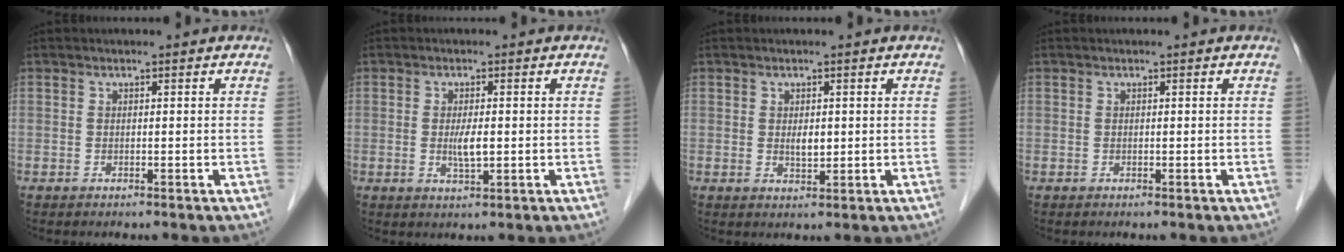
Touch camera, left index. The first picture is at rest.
{"total": 2.9, "force": [-0.3, 0.7, 2.8], "torque": [-0.057, -0.006, -0.003]}
{"total": 1.9, "force": [0.2, 1.0, 1.7], "torque": [-0.030, -0.006, 0.005]}
{"total": 0.0}